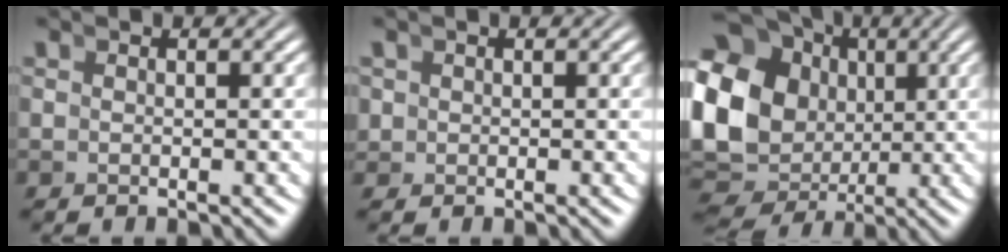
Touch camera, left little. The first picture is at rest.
{"total": 1.9, "force": [0.0, 1.8, 0.4], "torque": [-0.010, -0.005, 0.002]}
{"total": 16.2, "force": [0.7, 13.4, 9.0], "torque": [-0.174, -0.017, 0.007]}